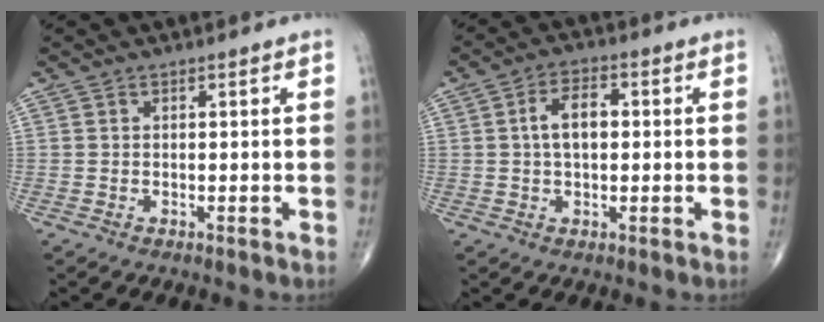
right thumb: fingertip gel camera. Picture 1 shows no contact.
{"total": 6.2, "force": [0.6, 3.5, 5.1], "torque": [-0.089, 0.015, 0.006]}